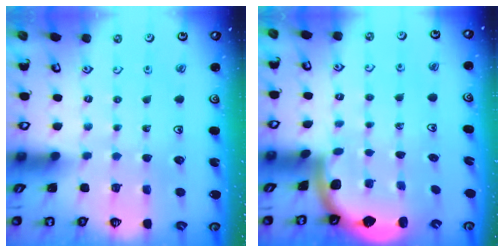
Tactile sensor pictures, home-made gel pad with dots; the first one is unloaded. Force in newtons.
{"total": 1.9, "press": 1.9, "slide": 0.3}